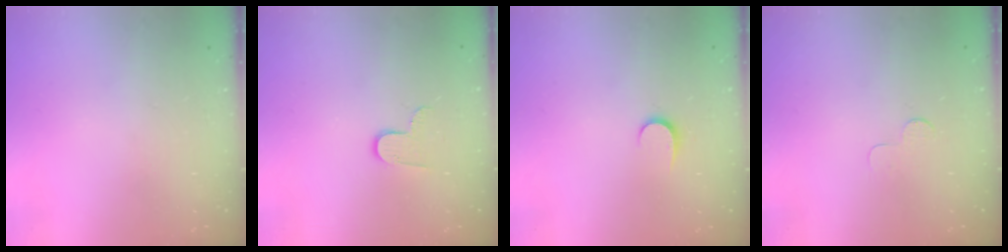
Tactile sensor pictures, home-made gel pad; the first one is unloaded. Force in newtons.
{"total": 6.5, "press": 6.4, "slide": 0.6}
{"total": 5.1, "press": 5.1, "slide": 0.5}
{"total": 3.0, "press": 2.9, "slide": 0.3}